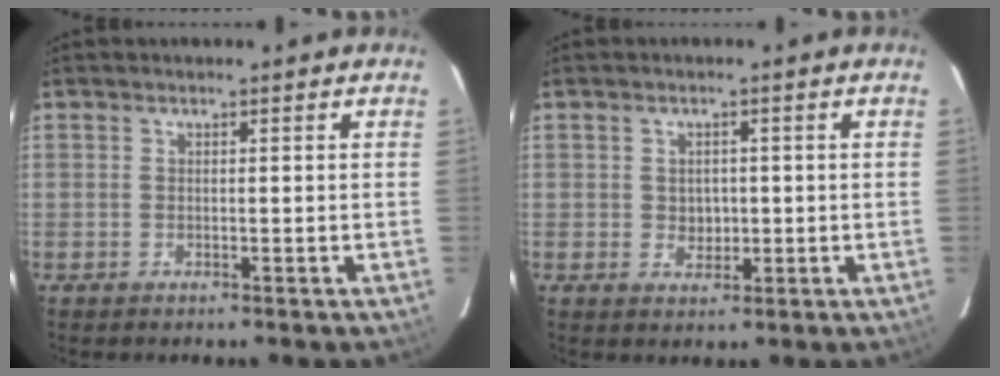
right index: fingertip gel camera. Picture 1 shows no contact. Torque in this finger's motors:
{"motor_torque": [-0.10, 0.03, 0.00, 0.00]}